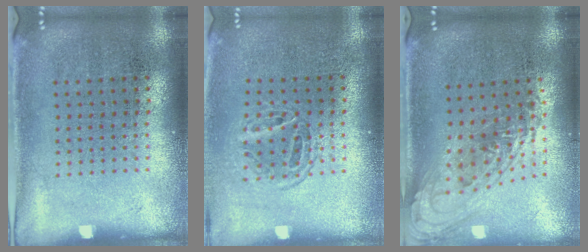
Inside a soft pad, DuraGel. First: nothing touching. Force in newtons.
{"total": 1.4, "press": 1.1, "slide": 0.8}
{"total": 1.3, "press": 1.2, "slide": 0.5}